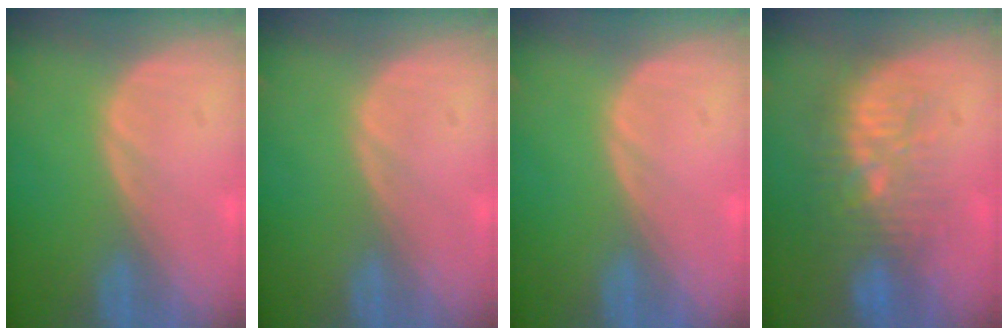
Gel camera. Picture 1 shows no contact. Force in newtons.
{"total": 0.0}
{"total": 0.0}
{"total": 9.5, "press": 9.1, "slide": 2.8}